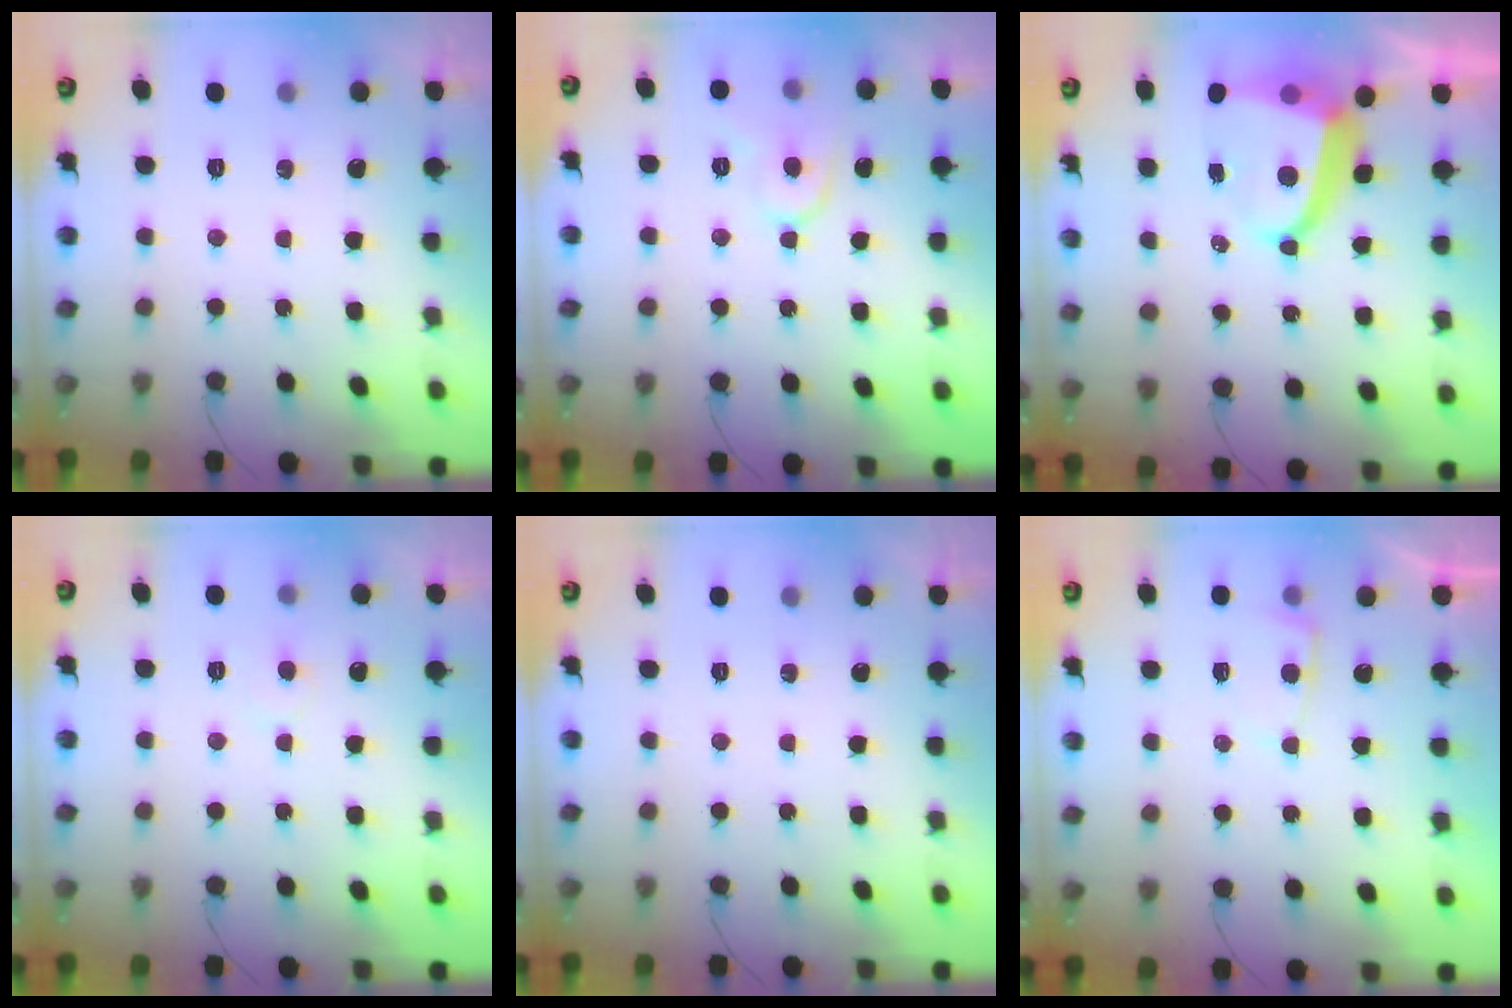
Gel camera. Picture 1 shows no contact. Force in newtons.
{"total": 6.9, "press": 6.9, "slide": 0.6}
{"total": 7.3, "press": 7.3, "slide": 1.1}
{"total": 4.3, "press": 4.3, "slide": 0.5}
{"total": 0.0}
{"total": 2.7, "press": 2.7, "slide": 0.4}